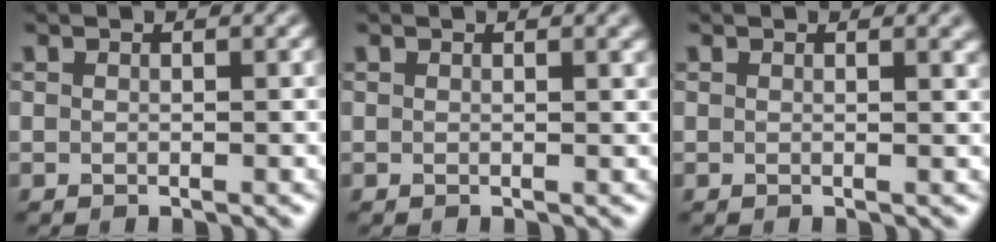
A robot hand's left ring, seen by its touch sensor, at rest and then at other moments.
{"total": 1.2, "force": [0.7, 0.4, 0.9], "torque": [-0.005, 0.005, 0.008]}
{"total": 1.3, "force": [0.8, 0.5, 1.0], "torque": [-0.004, 0.004, 0.009]}